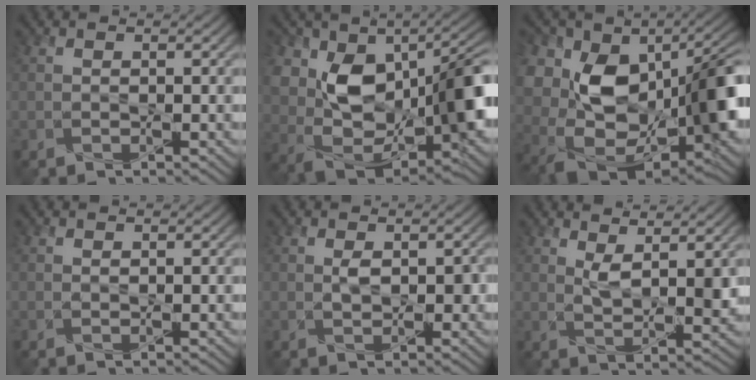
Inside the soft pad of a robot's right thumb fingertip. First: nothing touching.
{"total": 17.0, "force": [1.7, 11.2, 12.6], "torque": [-0.195, -0.021, 0.040]}
{"total": 18.7, "force": [1.9, 13.0, 13.3], "torque": [-0.208, -0.035, 0.069]}
{"total": 0.5, "force": [0.2, 0.2, 0.4], "torque": [-0.006, -0.002, 0.005]}
{"total": 2.4, "force": [0.3, 1.2, 2.0], "torque": [-0.038, -0.001, 0.007]}
{"total": 4.4, "force": [2.2, 1.2, 3.5], "torque": [-0.075, -0.009, 0.048]}